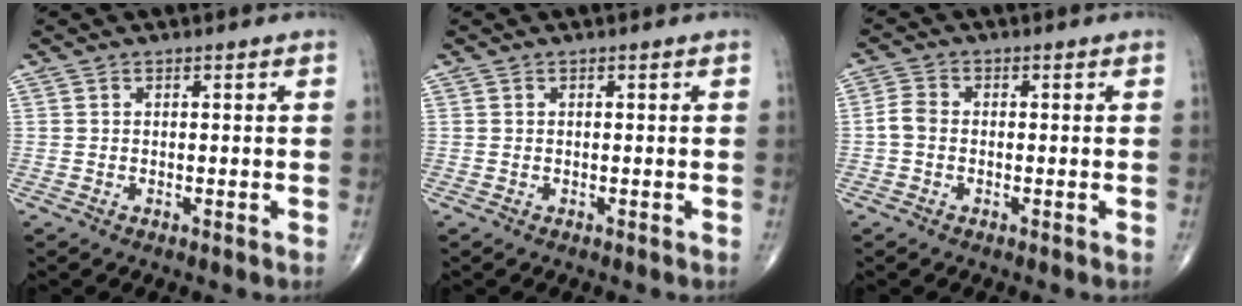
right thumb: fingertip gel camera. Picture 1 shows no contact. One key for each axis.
{"total": 0.0}
{"total": 2.9, "fx": -0.6, "fy": 2.1, "fz": 1.9, "tx": -0.036, "ty": 0.008, "tz": -0.021}